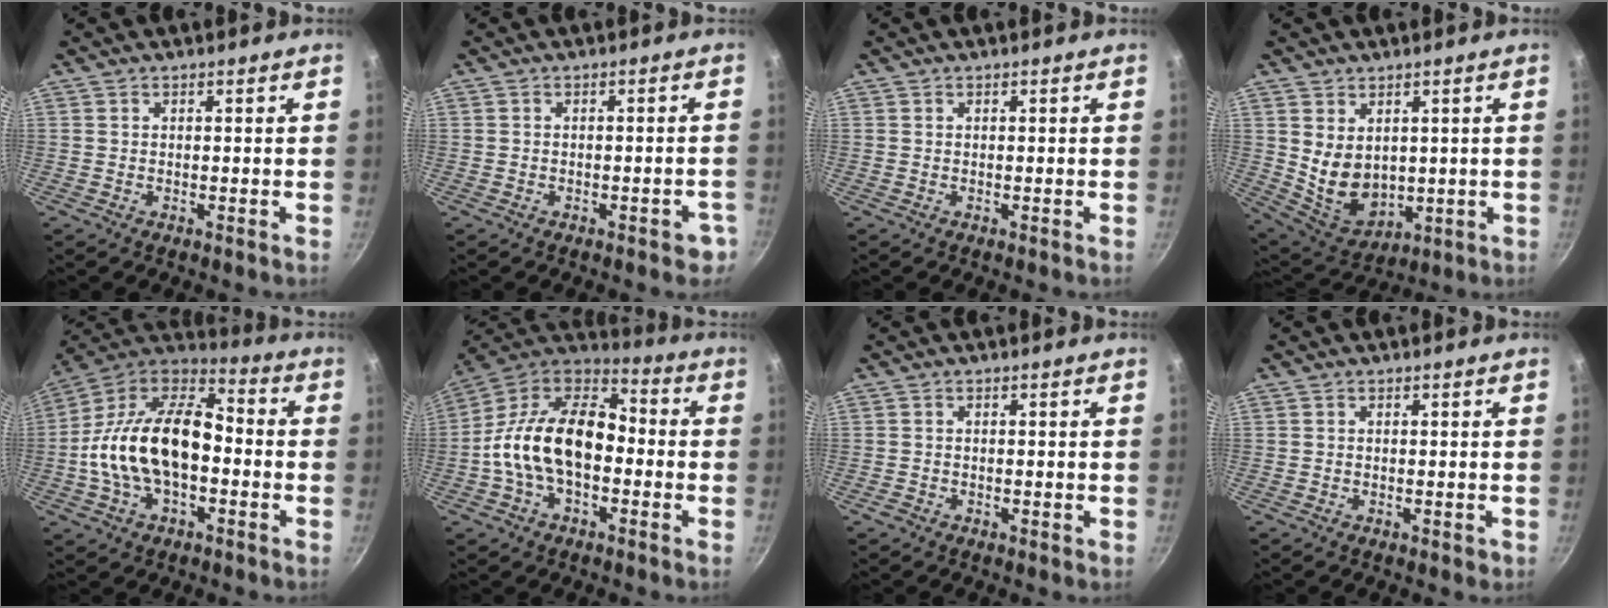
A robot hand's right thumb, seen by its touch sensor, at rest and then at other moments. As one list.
[{"total": 3.5, "force": [-1.9, 1.6, 2.4], "torque": [-0.014, 0.023, -0.012]}, {"total": 0.0}, {"total": 10.1, "force": [1.7, 7.4, 6.7], "torque": [-0.093, -0.029, 0.060]}, {"total": 22.3, "force": [-2.9, 13.4, 17.6], "torque": [-0.304, 0.051, -0.066]}, {"total": 19.4, "force": [-2.7, 12.0, 15.0], "torque": [-0.238, 0.051, -0.067]}, {"total": 1.1, "force": [-0.6, 0.7, 0.6], "torque": [-0.012, 0.005, -0.009]}, {"total": 0.7, "force": [-0.3, 0.4, 0.5], "torque": [-0.004, 0.002, -0.005]}]